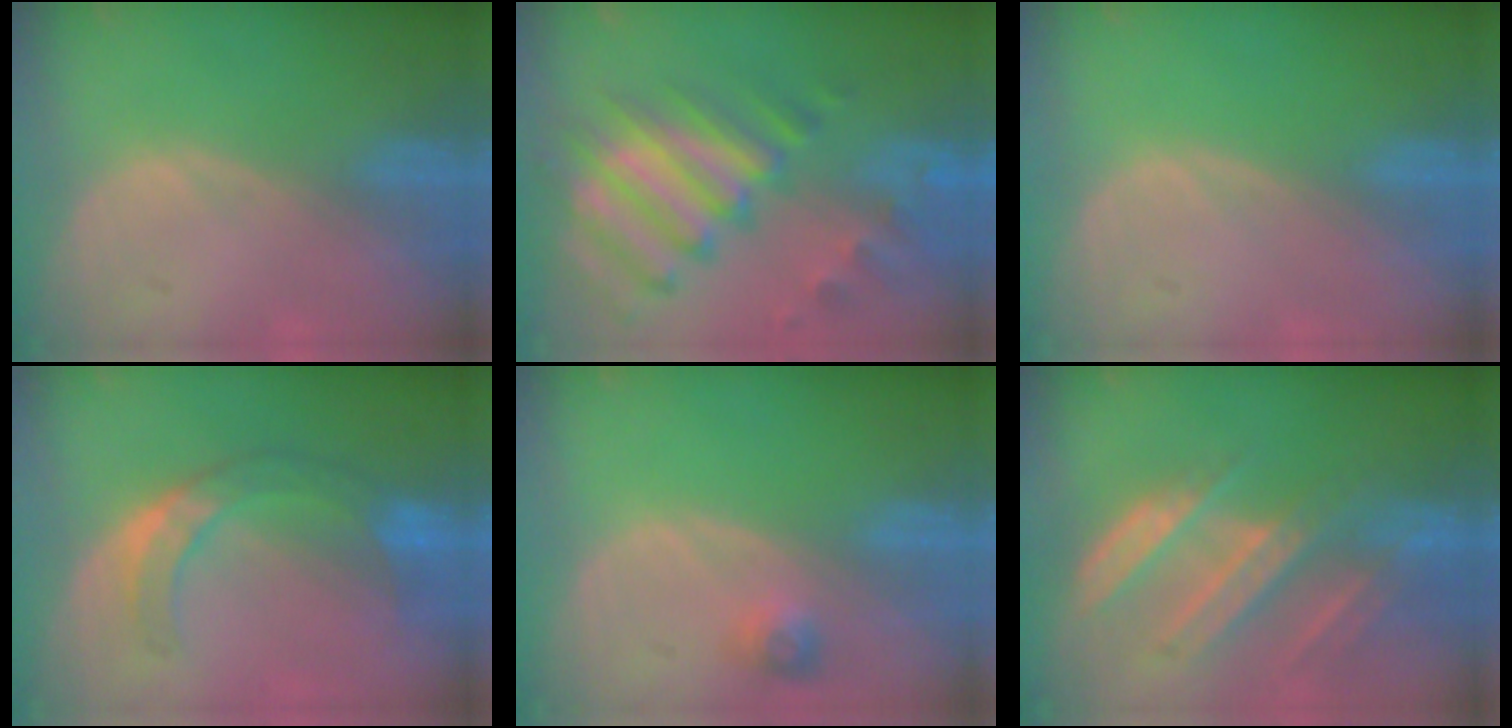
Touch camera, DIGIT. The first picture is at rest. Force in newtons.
{"total": 11.9, "press": 10.3, "slide": 5.9}
{"total": 0.0}
{"total": 7.6, "press": 6.7, "slide": 3.6}
{"total": 2.5, "press": 2.3, "slide": 1.0}
{"total": 9.0, "press": 8.1, "slide": 4.0}